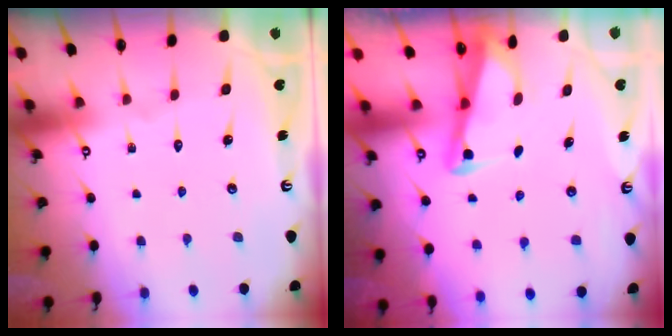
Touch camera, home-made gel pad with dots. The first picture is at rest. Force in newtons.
{"total": 2.8, "press": 2.8, "slide": 0.3}